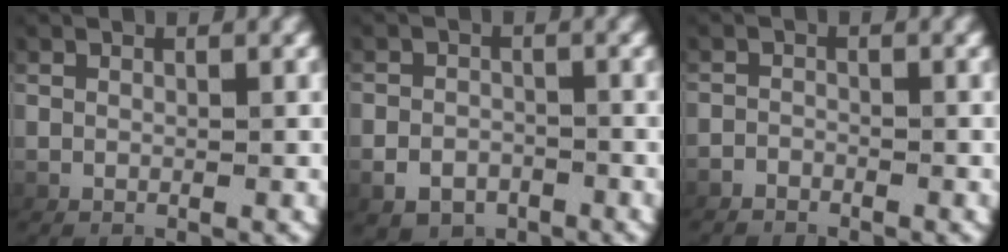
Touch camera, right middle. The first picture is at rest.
{"total": 3.2, "force": [-2.3, 2.1, 0.6], "torque": [-0.004, -0.009, -0.035]}
{"total": 1.8, "force": [-1.7, 0.1, -0.4], "torque": [0.004, -0.009, -0.029]}